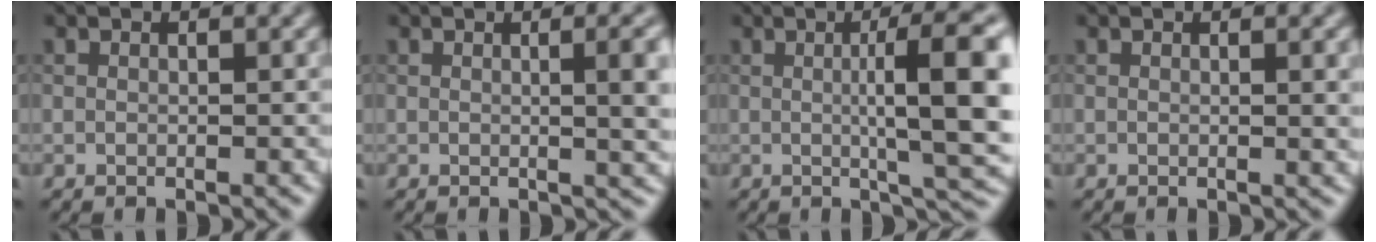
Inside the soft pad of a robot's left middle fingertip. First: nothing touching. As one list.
[{"total": 5.0, "force": [0.4, 1.6, 4.7], "torque": [-0.045, 0.010, 0.004]}, {"total": 9.3, "force": [0.6, 1.8, 9.1], "torque": [-0.117, 0.007, 0.009]}, {"total": 1.7, "force": [0.3, 0.5, 1.6], "torque": [-0.015, 0.001, 0.002]}]